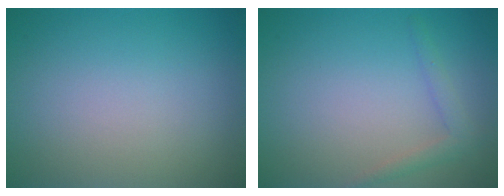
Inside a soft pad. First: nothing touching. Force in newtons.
{"total": 1.5, "press": 1.5, "slide": 0.1}